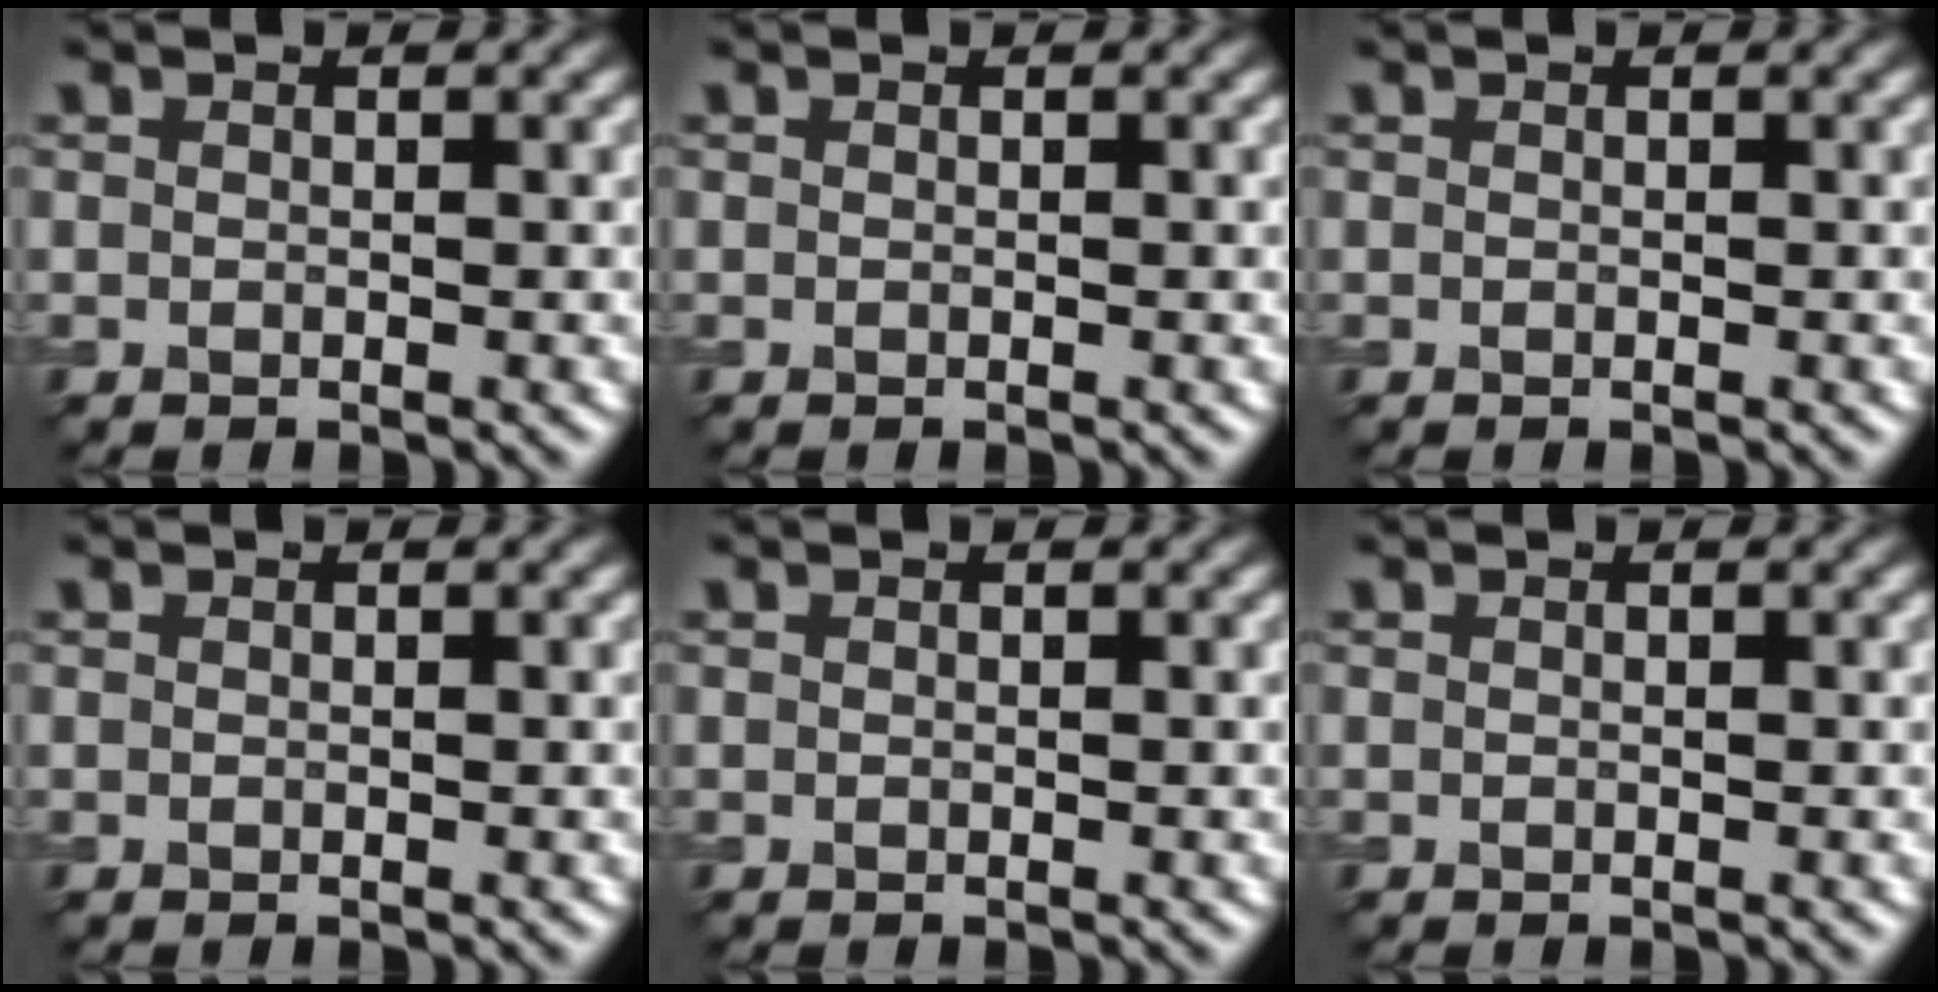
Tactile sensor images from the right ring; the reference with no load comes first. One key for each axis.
{"total": 0.0}
{"total": 0.0}
{"total": 0.0}
{"total": 0.0}
{"total": 0.0}